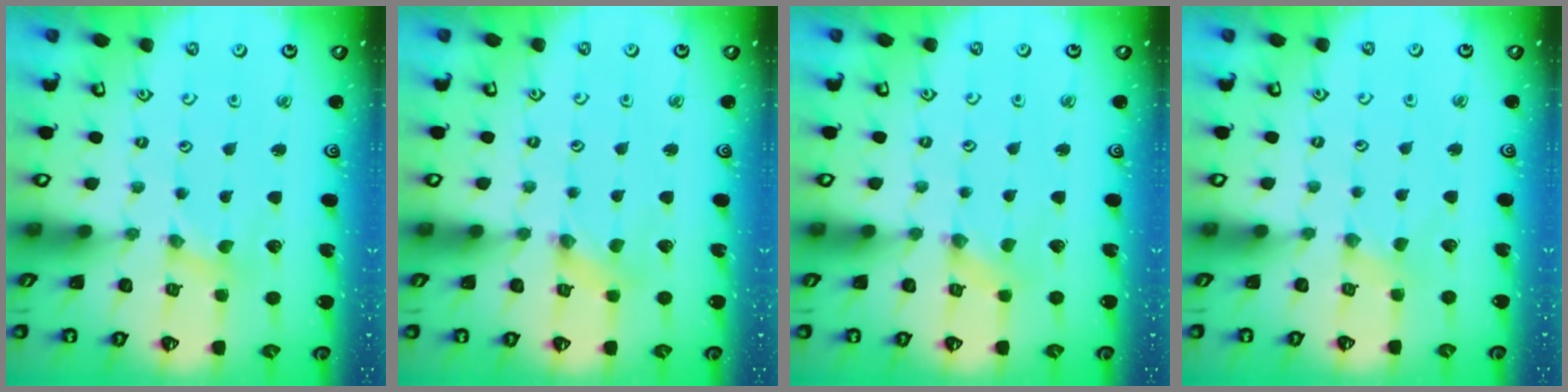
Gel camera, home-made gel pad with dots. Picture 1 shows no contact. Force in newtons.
{"total": 0.5, "press": 0.5, "slide": 0.1}
{"total": 0.0}
{"total": 0.6, "press": 0.6, "slide": 0.2}